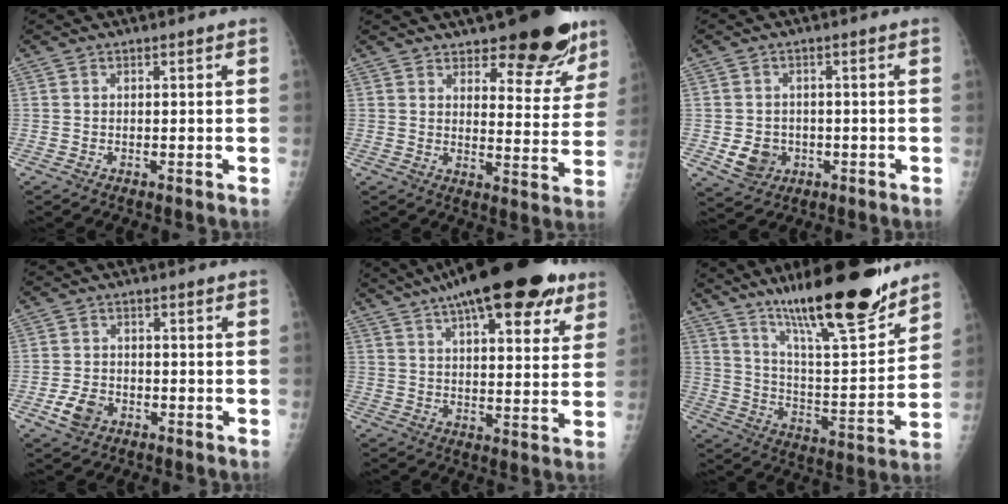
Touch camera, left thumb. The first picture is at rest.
{"total": 14.6, "force": [10.5, 5.5, 8.5], "torque": [-0.055, -0.074, 0.137]}
{"total": 5.4, "force": [-1.3, 4.8, 2.2], "torque": [-0.019, 0.004, -0.013]}
{"total": 4.6, "force": [-2.2, 3.3, 2.3], "torque": [-0.041, 0.010, -0.039]}
{"total": 24.3, "force": [15.4, 8.3, 16.9], "torque": [-0.239, -0.007, 0.217]}
{"total": 23.1, "force": [16.8, 4.5, 15.2], "torque": [-0.220, -0.085, 0.281]}